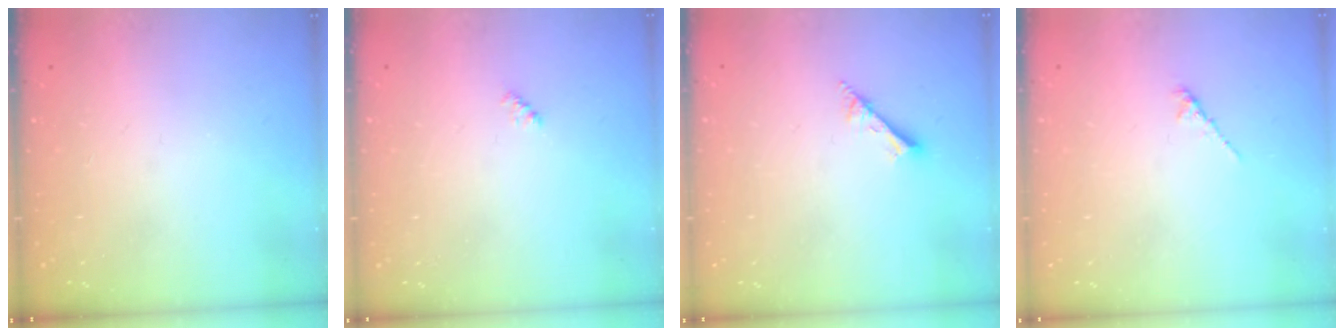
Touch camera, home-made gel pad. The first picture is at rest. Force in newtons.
{"total": 2.4, "press": 2.4, "slide": 0.4}
{"total": 1.7, "press": 1.6, "slide": 0.1}
{"total": 1.6, "press": 1.5, "slide": 0.5}